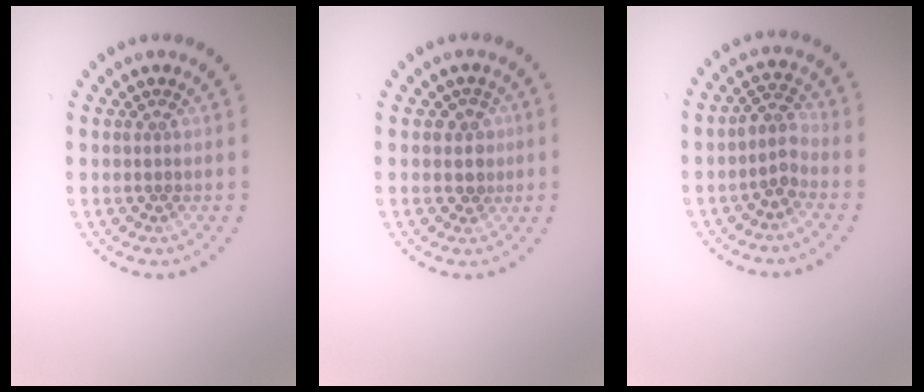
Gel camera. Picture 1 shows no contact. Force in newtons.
{"total": 1.8, "press": 1.6, "slide": 0.9}
{"total": 2.1, "press": 1.7, "slide": 1.3}